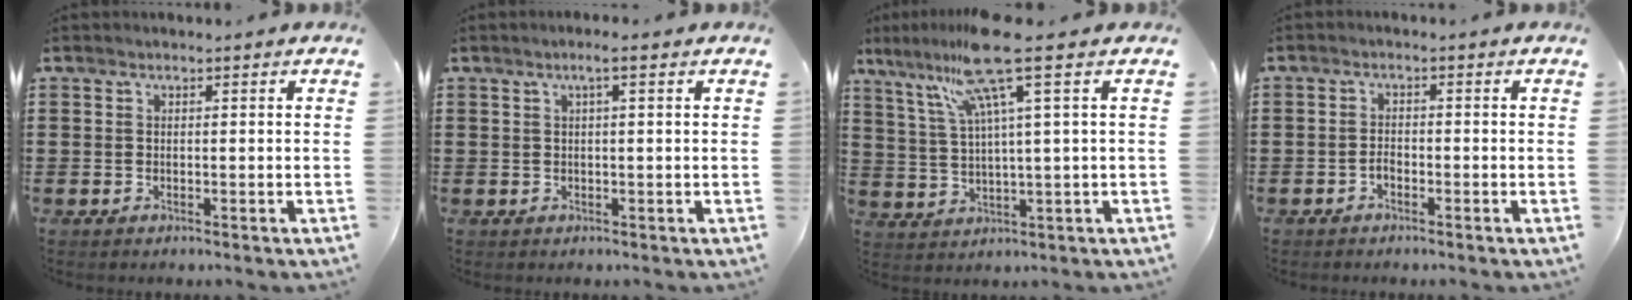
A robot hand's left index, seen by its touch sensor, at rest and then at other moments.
{"total": 1.5, "force": [0.5, -0.2, 1.5], "torque": [-0.028, 0.001, 0.007]}
{"total": 10.3, "force": [5.5, -0.2, 8.7], "torque": [-0.205, -0.019, 0.086]}
{"total": 1.4, "force": [-1.0, 0.6, 0.8], "torque": [-0.020, 0.003, -0.020]}